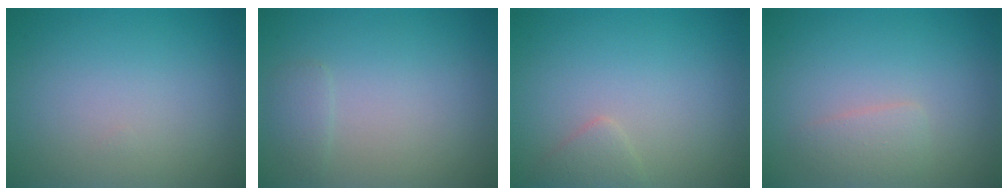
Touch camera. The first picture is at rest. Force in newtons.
{"total": 1.0, "press": 1.0, "slide": 0.1}
{"total": 1.3, "press": 1.3, "slide": 0.1}
{"total": 1.6, "press": 1.6, "slide": 0.0}